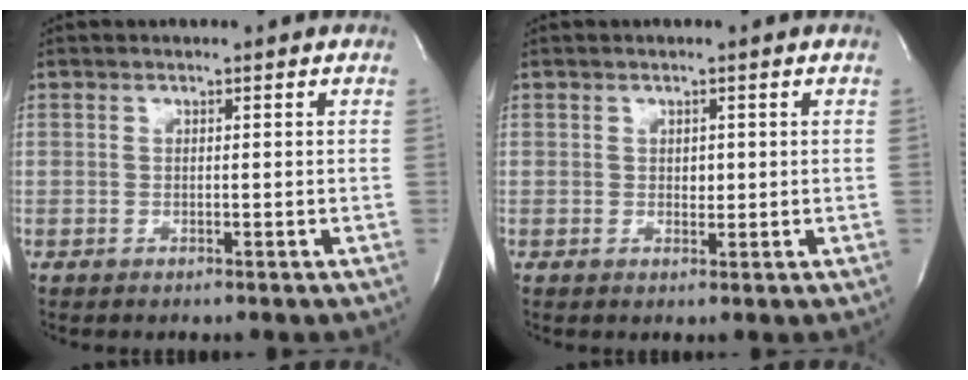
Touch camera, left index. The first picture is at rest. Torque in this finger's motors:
{"motor_torque": [0.02, 0.01, 0.00, 0.00]}